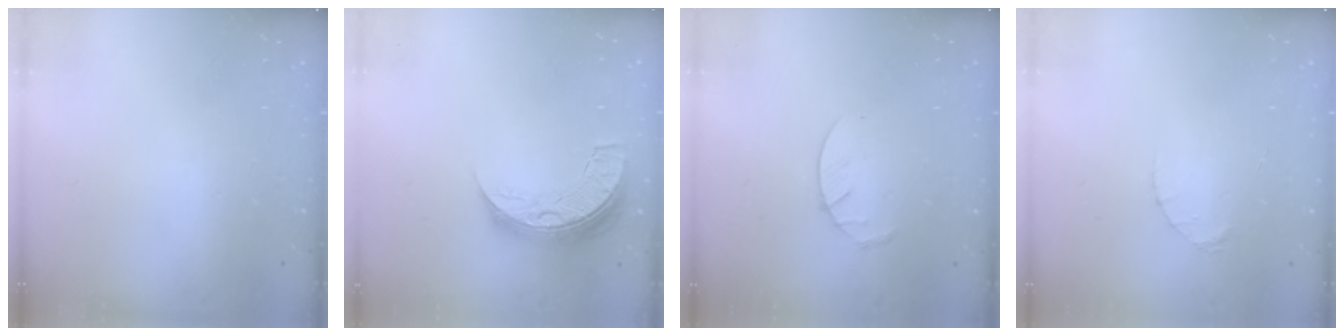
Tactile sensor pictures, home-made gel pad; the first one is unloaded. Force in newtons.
{"total": 9.8, "press": 9.8, "slide": 0.8}
{"total": 4.0, "press": 4.0, "slide": 0.6}
{"total": 1.4, "press": 1.4, "slide": 0.2}